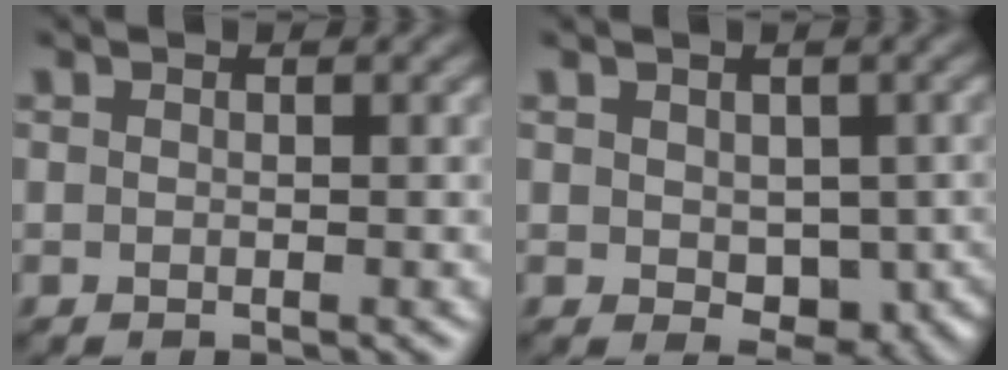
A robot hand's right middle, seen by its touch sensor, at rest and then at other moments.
{"total": 5.1, "force": [-0.2, 3.5, 3.7], "torque": [-0.052, -0.013, 0.006]}